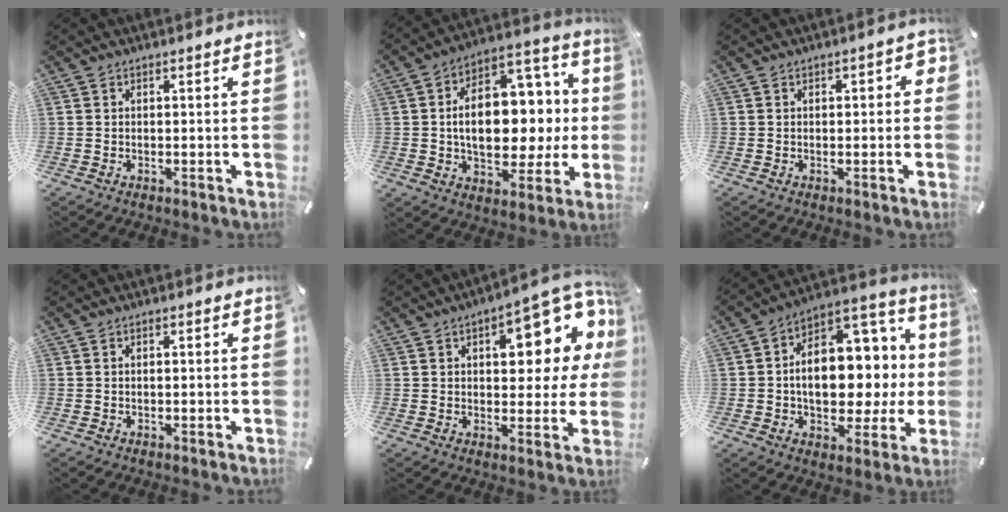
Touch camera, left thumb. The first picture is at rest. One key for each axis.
{"total": 19.3, "fx": 0.9, "fy": 12.4, "fz": 14.7, "tx": -0.223, "ty": -0.007, "tz": 0.020}
{"total": 2.1, "fx": -0.4, "fy": 1.2, "fz": 1.7, "tx": -0.029, "ty": 0.007, "tz": -0.009}
{"total": 0.7, "fx": 0.0, "fy": 0.2, "fz": 0.6, "tx": -0.011, "ty": 0.000, "tz": -0.001}
{"total": 16.9, "fx": 6.4, "fy": 8.0, "fz": 13.4, "tx": -0.154, "ty": -0.040, "tz": 0.098}
{"total": 17.3, "fx": 0.1, "fy": 11.8, "fz": 12.6, "tx": -0.175, "ty": -0.013, "tz": 0.009}